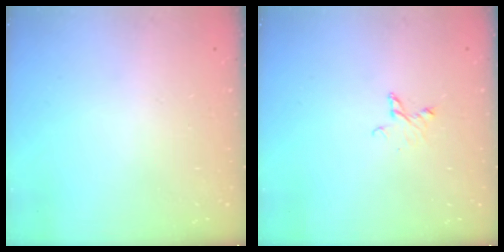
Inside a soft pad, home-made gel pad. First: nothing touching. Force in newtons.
{"total": 4.0, "press": 4.0, "slide": 0.4}